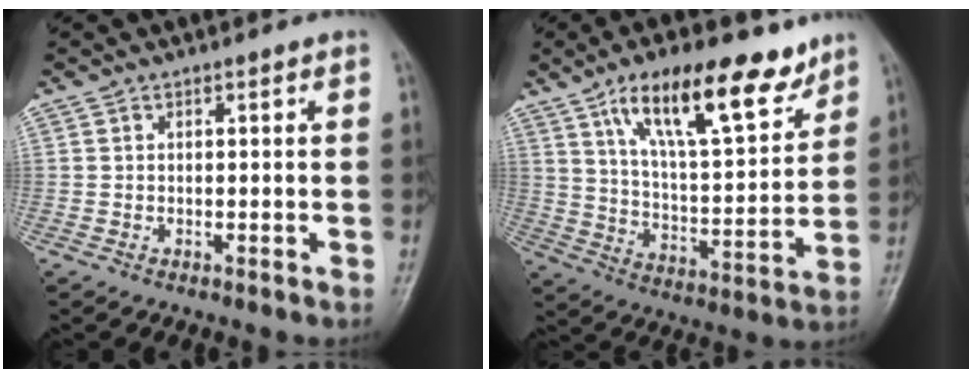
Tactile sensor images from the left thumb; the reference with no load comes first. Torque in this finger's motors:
{"motor_torque": [0.25, 0.28, 1.42, -1.35, 0.18]}